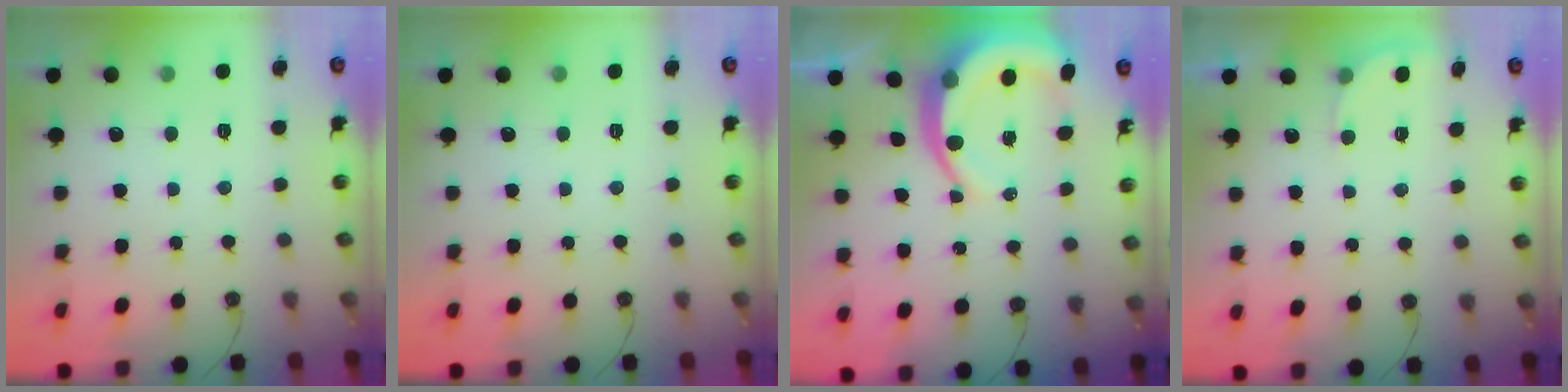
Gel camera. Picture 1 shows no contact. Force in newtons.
{"total": 0.0}
{"total": 9.6, "press": 9.5, "slide": 1.2}
{"total": 2.3, "press": 2.3, "slide": 0.5}